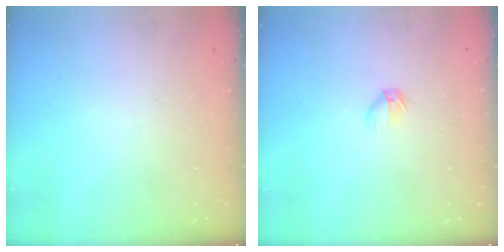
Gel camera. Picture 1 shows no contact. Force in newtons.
{"total": 4.2, "press": 4.0, "slide": 1.2}